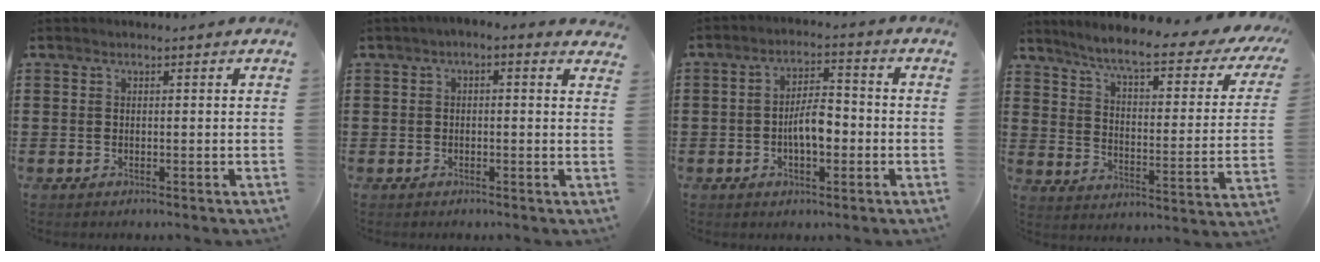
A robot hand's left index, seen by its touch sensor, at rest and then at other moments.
{"total": 1.2, "force": [-0.5, 0.5, 1.0], "torque": [-0.019, 0.002, -0.013]}
{"total": 5.7, "force": [-1.2, 2.5, 5.0], "torque": [-0.088, 0.005, -0.028]}
{"total": 7.2, "force": [5.6, 0.0, 4.5], "torque": [-0.108, -0.038, 0.088]}